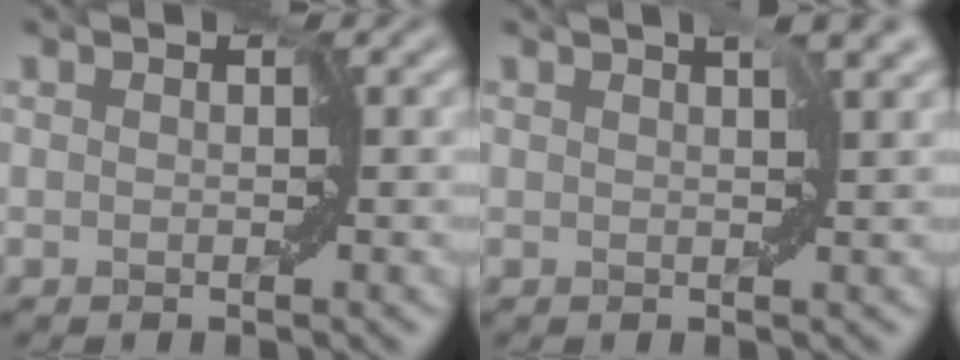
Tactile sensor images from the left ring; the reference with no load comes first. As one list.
[{"total": 2.6, "force": [1.4, 0.5, 2.2], "torque": [-0.035, 0.006, 0.024]}]